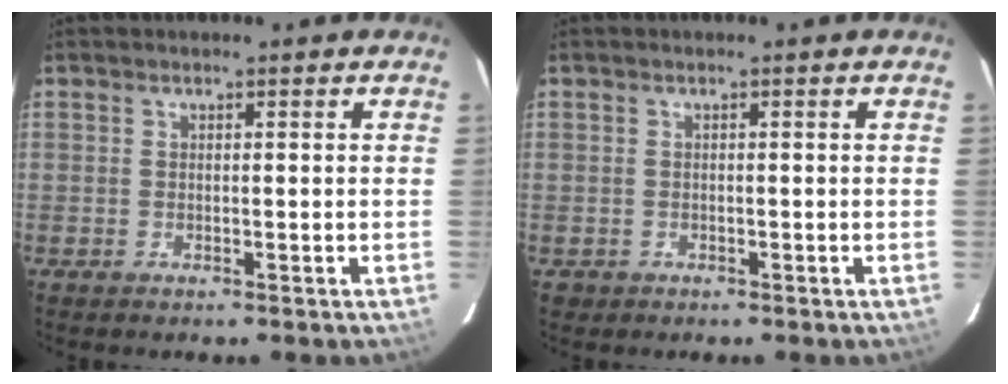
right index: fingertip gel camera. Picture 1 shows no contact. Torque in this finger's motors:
{"motor_torque": [-0.25, 0.18, -0.76, -0.14]}